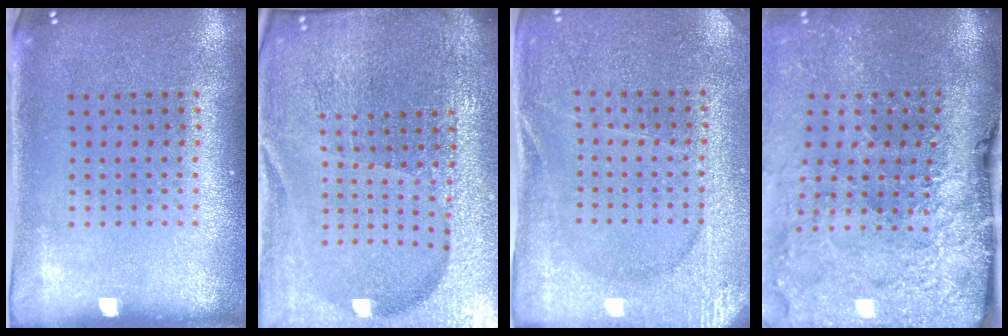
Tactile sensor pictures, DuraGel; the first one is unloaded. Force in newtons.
{"total": 5.8, "press": 5.2, "slide": 2.6}
{"total": 2.9, "press": 2.9, "slide": 0.3}
{"total": 4.9, "press": 3.8, "slide": 3.1}